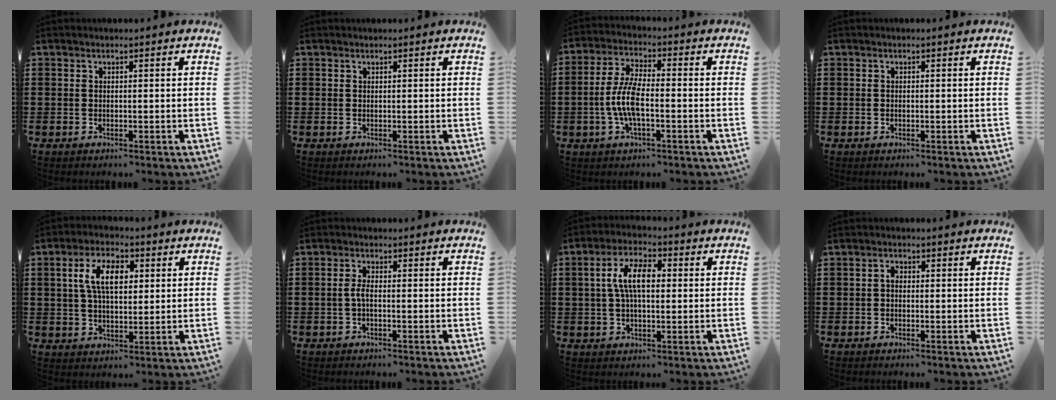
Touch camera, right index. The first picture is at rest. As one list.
[{"total": 0.0}, {"total": 7.2, "force": [-1.5, 2.6, 6.5], "torque": [-0.154, -0.008, -0.037]}, {"total": 0.0}, {"total": 7.3, "force": [1.9, 3.9, 5.8], "torque": [-0.126, 0.017, 0.031]}, {"total": 2.0, "force": [-0.5, 0.5, 1.9], "torque": [-0.050, -0.004, -0.015]}, {"total": 7.2, "force": [0.8, 3.3, 6.4], "torque": [-0.140, 0.010, 0.006]}, {"total": 1.3, "force": [-0.3, 0.8, 1.0], "torque": [-0.020, 0.002, -0.006]}]